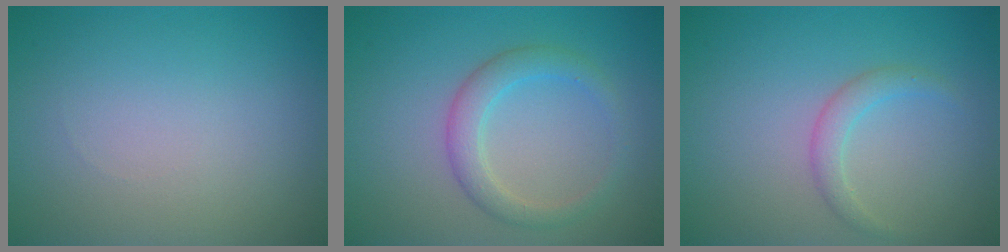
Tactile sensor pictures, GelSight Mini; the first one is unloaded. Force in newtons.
{"total": 2.8, "press": 2.8, "slide": 0.2}
{"total": 1.6, "press": 1.6, "slide": 0.1}